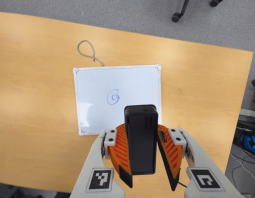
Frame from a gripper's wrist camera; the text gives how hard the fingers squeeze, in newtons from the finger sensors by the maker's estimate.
{"total": 8.0, "left": 8.8, "right": 7.2}